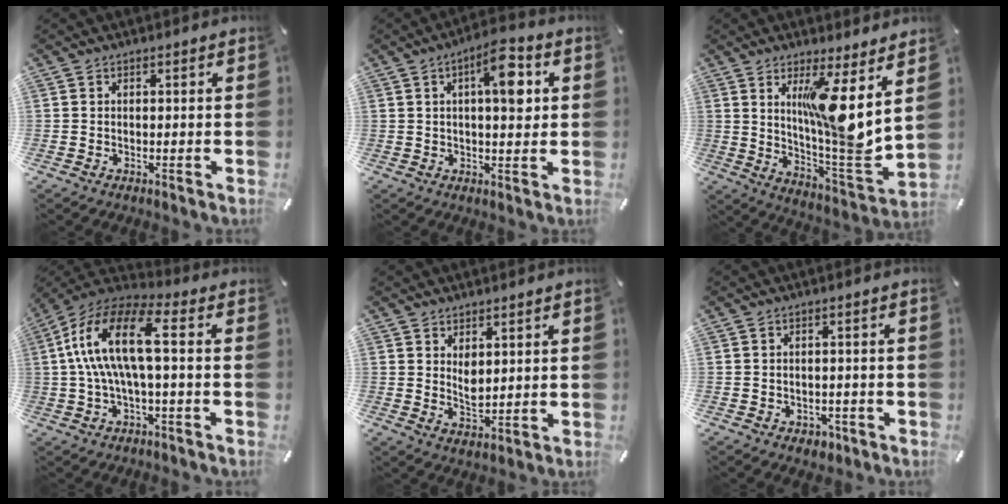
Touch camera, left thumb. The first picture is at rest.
{"total": 9.9, "force": [2.8, 4.0, 8.6], "torque": [-0.117, -0.009, 0.040]}
{"total": 14.0, "force": [5.7, 1.9, 12.6], "torque": [-0.199, -0.052, 0.088]}
{"total": 15.8, "force": [1.1, 5.9, 14.6], "torque": [-0.311, -0.001, 0.008]}
{"total": 3.8, "force": [1.6, 2.1, 2.6], "torque": [-0.039, -0.009, 0.027]}
{"total": 2.6, "force": [-1.3, 2.1, 0.9], "torque": [-0.014, 0.006, -0.026]}